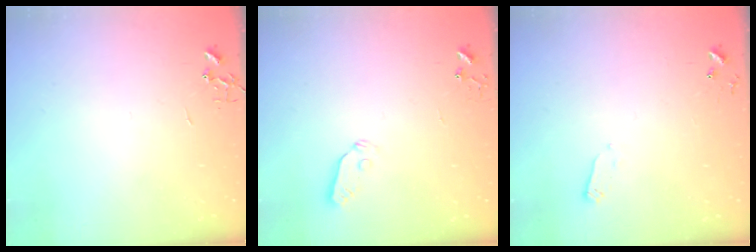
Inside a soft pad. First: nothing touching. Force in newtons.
{"total": 3.9, "press": 3.8, "slide": 0.6}
{"total": 2.4, "press": 2.4, "slide": 0.4}